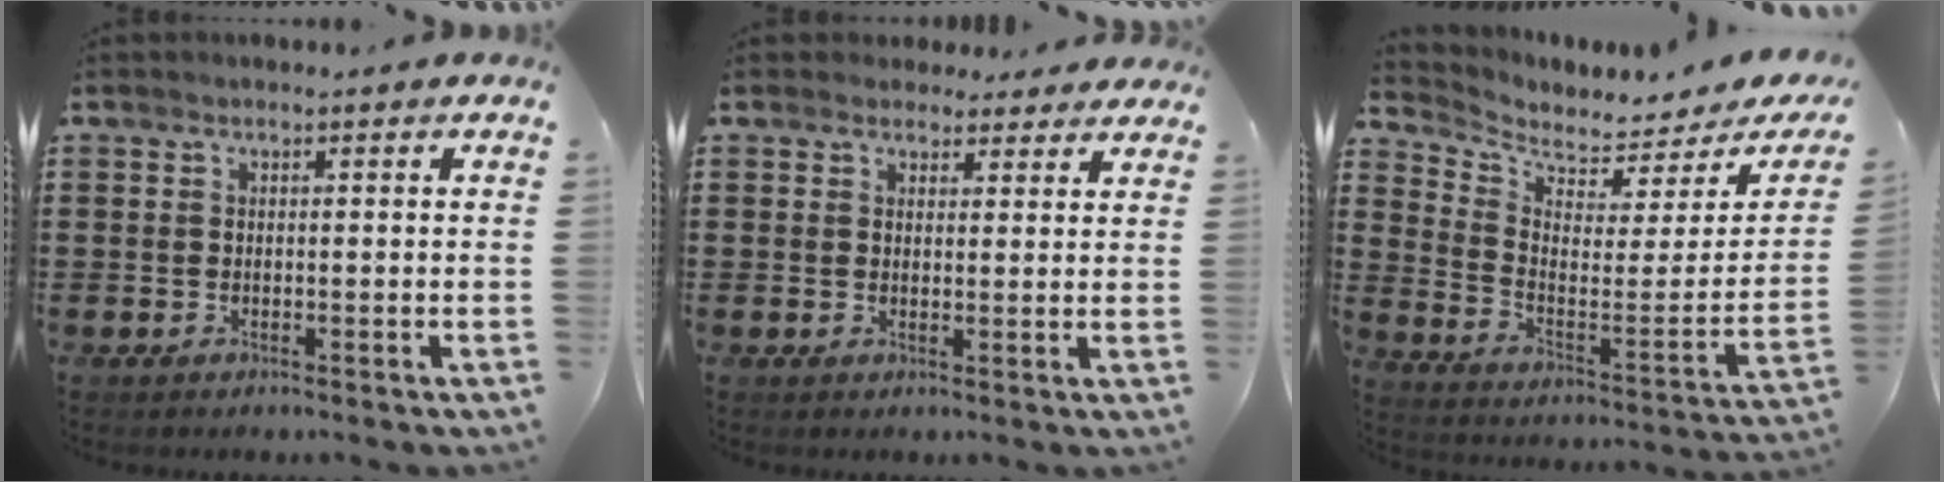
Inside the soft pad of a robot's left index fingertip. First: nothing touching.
{"total": 2.8, "force": [2.4, 1.4, 0.2], "torque": [-0.005, -0.001, 0.044]}
{"total": 3.2, "force": [3.0, 0.6, 0.8], "torque": [-0.041, -0.041, 0.047]}